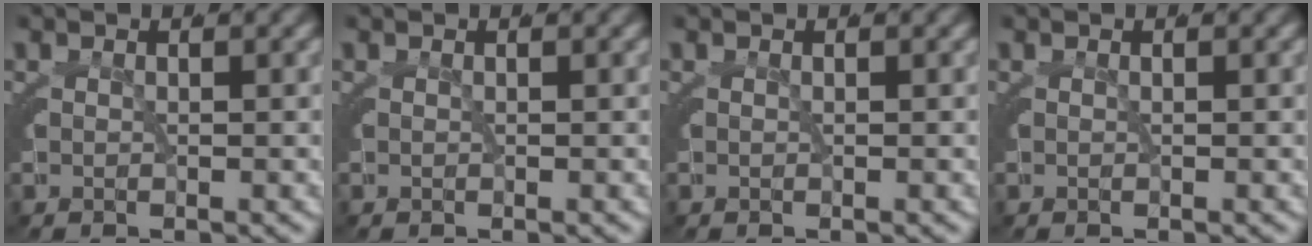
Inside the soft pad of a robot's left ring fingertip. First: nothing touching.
{"total": 0.0}
{"total": 0.0}
{"total": 0.0}